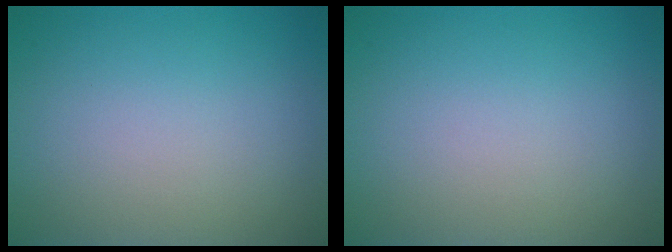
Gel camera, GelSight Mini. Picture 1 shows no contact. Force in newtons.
{"total": 0.0}